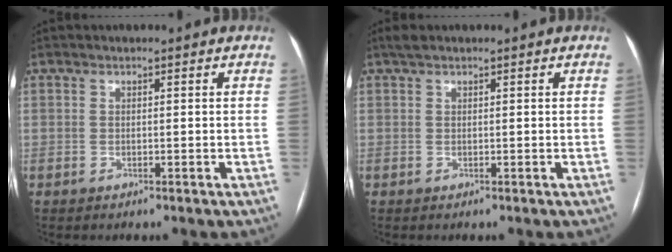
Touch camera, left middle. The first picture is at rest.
{"total": 1.1, "force": [0.9, 0.2, 0.6], "torque": [-0.015, 0.013, 0.020]}